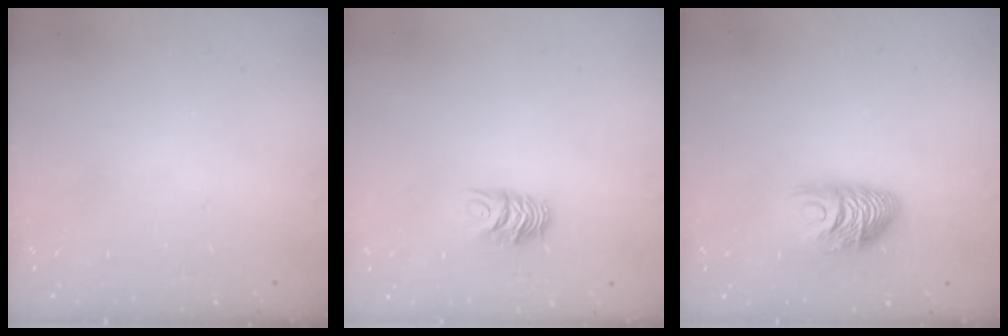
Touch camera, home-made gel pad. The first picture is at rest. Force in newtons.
{"total": 7.0, "press": 6.9, "slide": 0.5}
{"total": 9.5, "press": 9.4, "slide": 0.7}